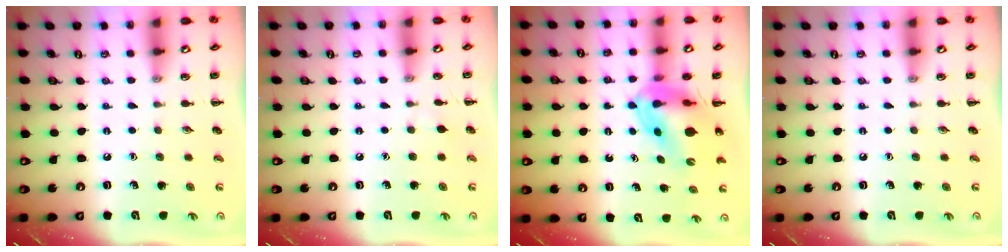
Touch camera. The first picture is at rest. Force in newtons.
{"total": 3.0, "press": 2.7, "slide": 1.2}
{"total": 10.9, "press": 10.3, "slide": 3.5}
{"total": 0.0}